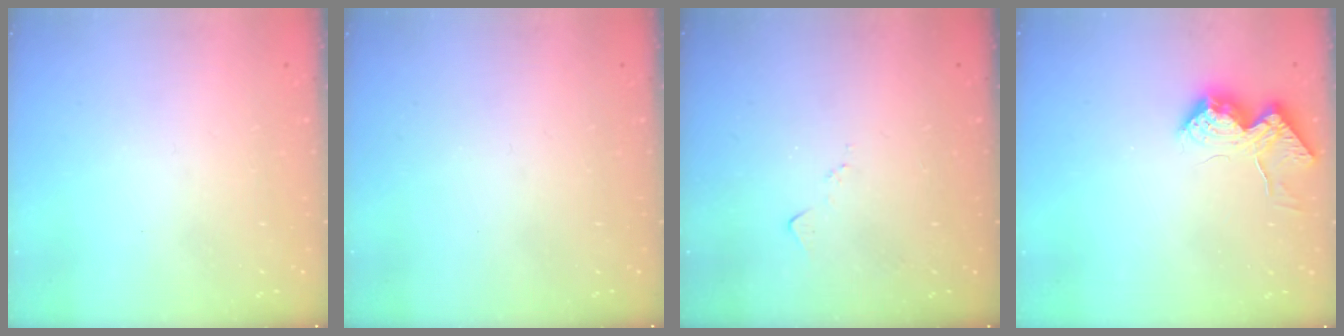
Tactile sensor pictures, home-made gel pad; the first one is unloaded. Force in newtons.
{"total": 0.0}
{"total": 6.0, "press": 5.9, "slide": 0.7}
{"total": 18.4, "press": 18.4, "slide": 0.7}